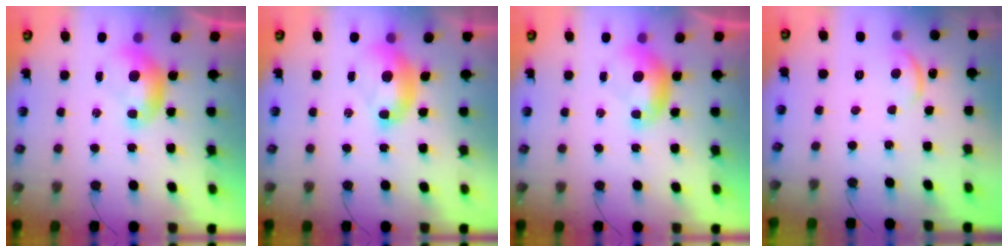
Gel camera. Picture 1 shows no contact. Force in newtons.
{"total": 2.6, "press": 2.5, "slide": 0.5}
{"total": 0.0}
{"total": 2.1, "press": 2.0, "slide": 0.5}